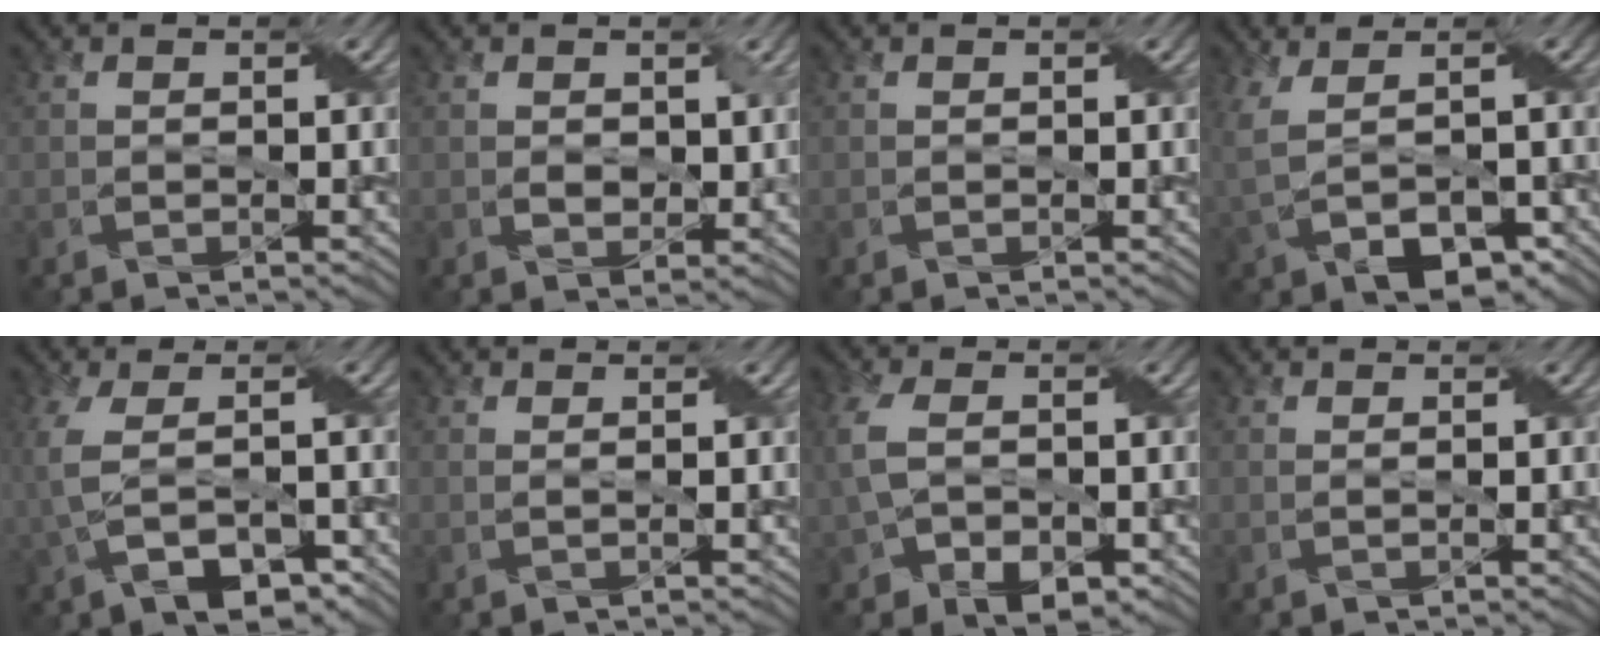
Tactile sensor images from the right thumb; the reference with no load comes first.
{"total": 2.2, "force": [0.6, 1.6, 1.4], "torque": [-0.030, -0.006, 0.015]}
{"total": 0.0}
{"total": 7.3, "force": [-0.5, 4.3, 5.9], "torque": [-0.131, -0.023, 0.016]}
{"total": 7.4, "force": [-1.4, 3.6, 6.3], "torque": [-0.152, -0.014, -0.023]}
{"total": 0.8, "force": [0.3, 0.2, 0.7], "torque": [-0.015, 0.005, -0.002]}
{"total": 7.7, "force": [-0.9, 5.2, 5.7], "torque": [-0.141, -0.016, -0.002]}
{"total": 0.6, "force": [0.3, 0.1, 0.5], "torque": [-0.010, 0.004, 0.000]}